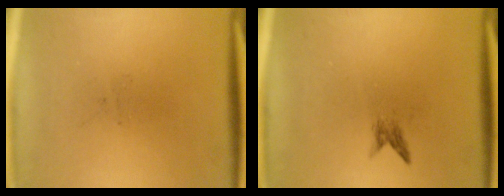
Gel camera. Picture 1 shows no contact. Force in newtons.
{"total": 0.9}